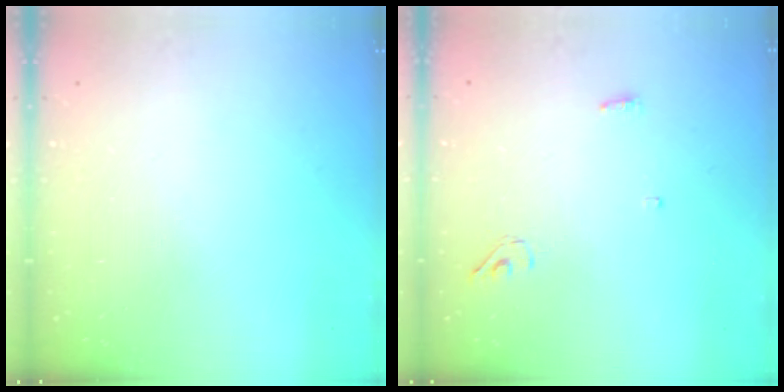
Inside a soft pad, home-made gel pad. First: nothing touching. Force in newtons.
{"total": 3.7, "press": 3.6, "slide": 0.9}